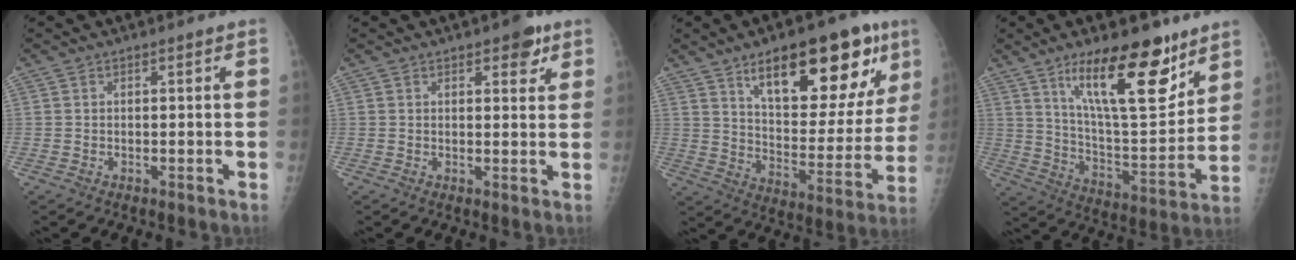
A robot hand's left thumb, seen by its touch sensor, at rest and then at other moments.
{"total": 4.4, "force": [2.5, 2.1, 2.9], "torque": [-0.017, -0.009, 0.028]}
{"total": 23.9, "force": [12.6, 9.6, 17.8], "torque": [-0.207, -0.041, 0.193]}
{"total": 20.3, "force": [12.3, 6.8, 14.7], "torque": [-0.191, -0.076, 0.211]}